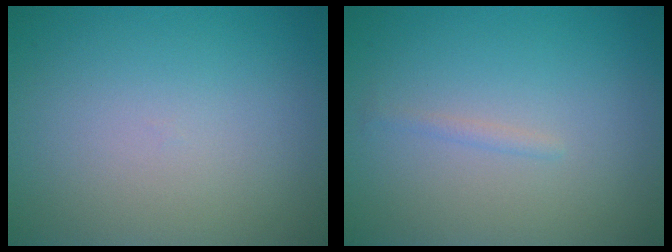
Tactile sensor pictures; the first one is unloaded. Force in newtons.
{"total": 0.6, "press": 0.6, "slide": 0.0}